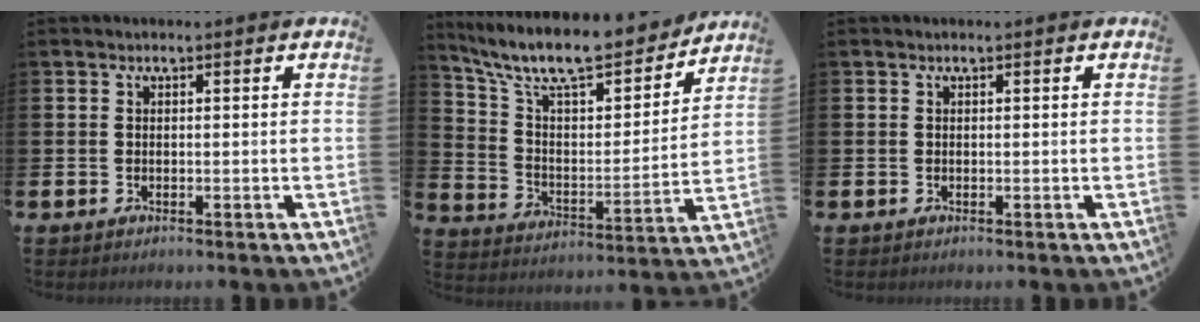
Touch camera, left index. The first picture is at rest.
{"total": 11.8, "force": [10.4, 3.0, 4.8], "torque": [-0.128, -0.068, 0.180]}
{"total": 0.0}